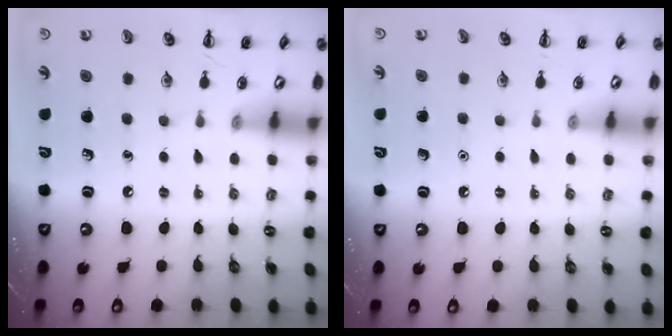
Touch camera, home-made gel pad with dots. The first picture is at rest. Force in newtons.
{"total": 1.5, "press": 1.5, "slide": 0.1}